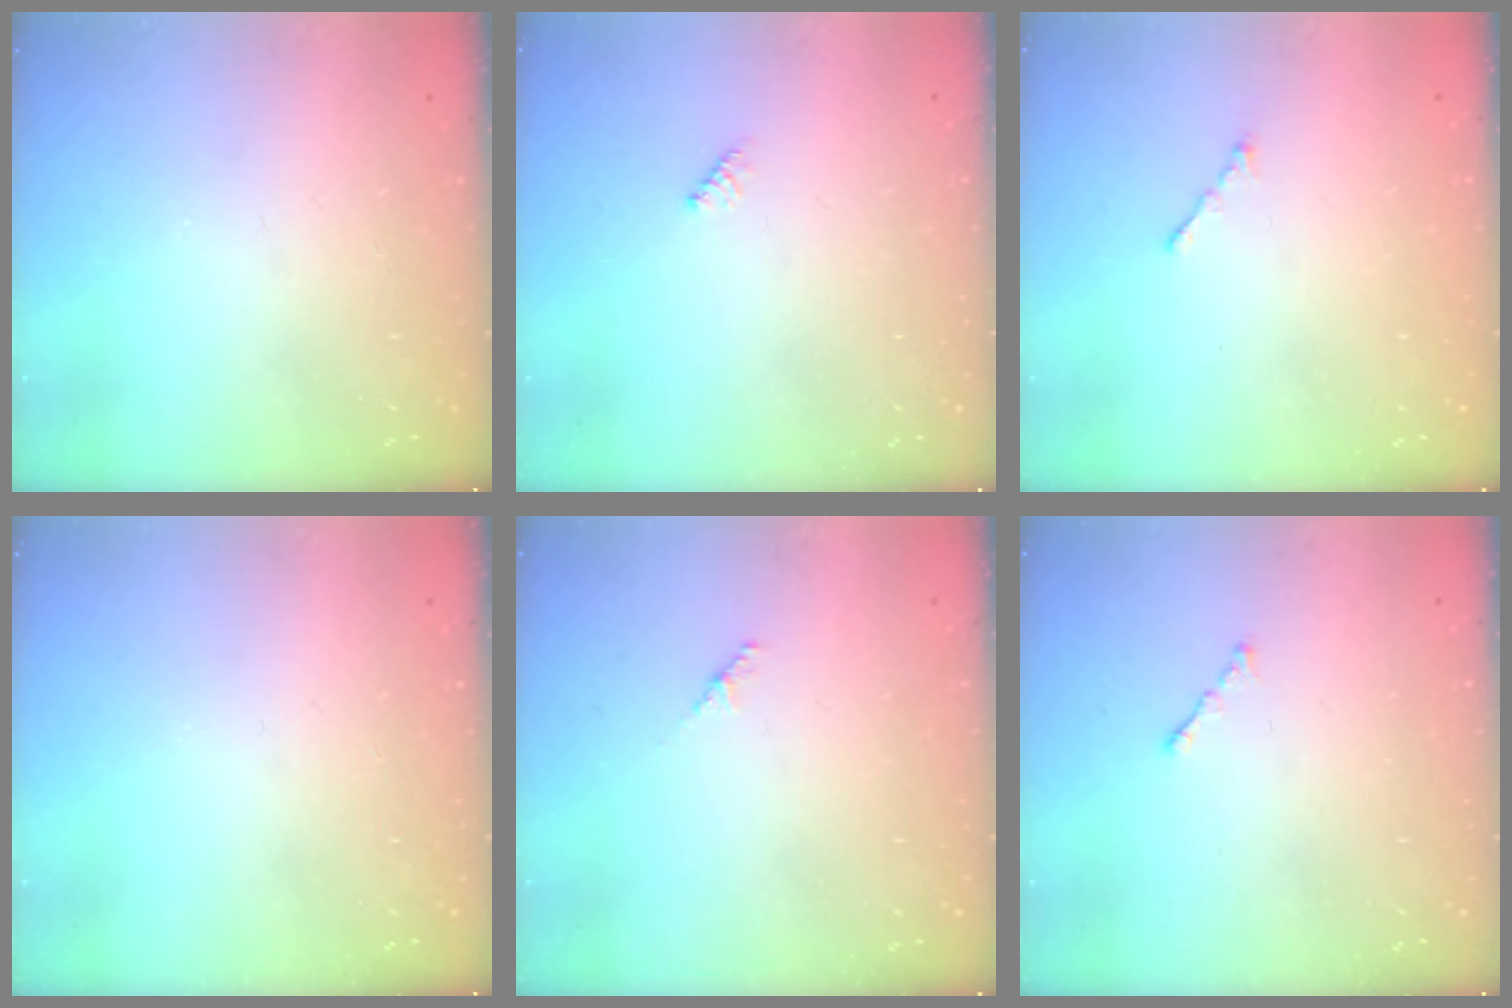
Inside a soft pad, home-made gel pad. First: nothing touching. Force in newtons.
{"total": 2.3, "press": 2.3, "slide": 0.4}
{"total": 0.9, "press": 0.8, "slide": 0.2}
{"total": 0.0}
{"total": 2.9, "press": 2.8, "slide": 0.8}
{"total": 0.6, "press": 0.5, "slide": 0.4}